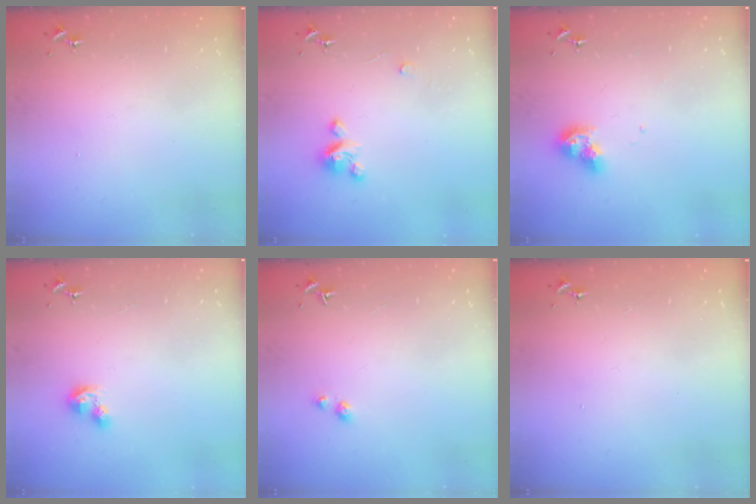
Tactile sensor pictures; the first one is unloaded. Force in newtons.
{"total": 4.2, "press": 4.2, "slide": 0.3}
{"total": 8.7, "press": 8.7, "slide": 0.2}
{"total": 4.8, "press": 4.7, "slide": 0.8}
{"total": 3.0, "press": 3.0, "slide": 0.2}
{"total": 0.0}